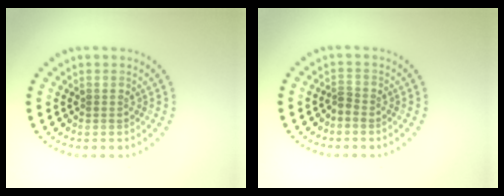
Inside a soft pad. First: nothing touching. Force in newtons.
{"total": 0.7, "press": 0.4, "slide": 0.6}